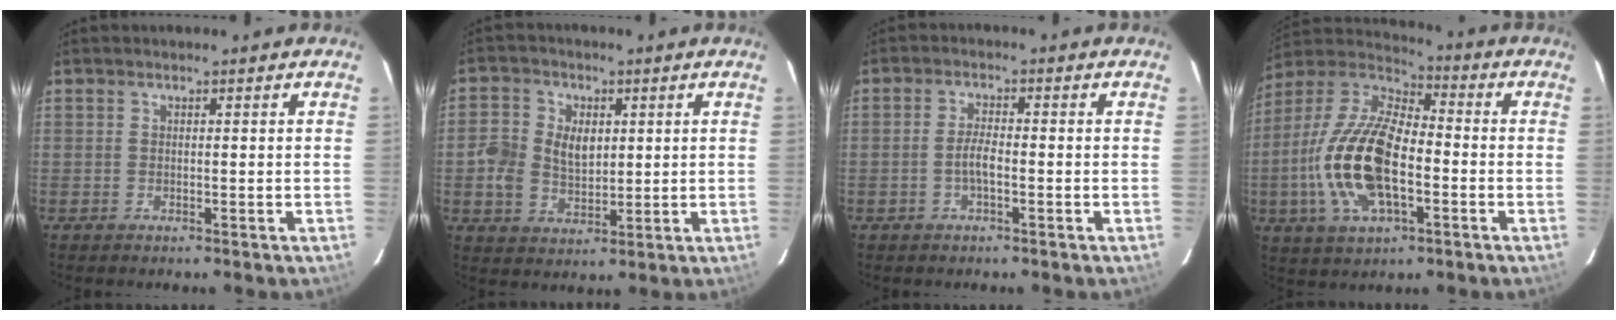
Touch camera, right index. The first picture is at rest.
{"total": 7.8, "force": [0.6, 6.0, 4.9], "torque": [-0.108, 0.011, 0.011]}
{"total": 2.6, "force": [-1.0, 0.6, 2.4], "torque": [-0.050, 0.004, -0.019]}
{"total": 19.2, "force": [-4.1, 8.9, 16.5], "torque": [-0.350, -0.002, -0.080]}